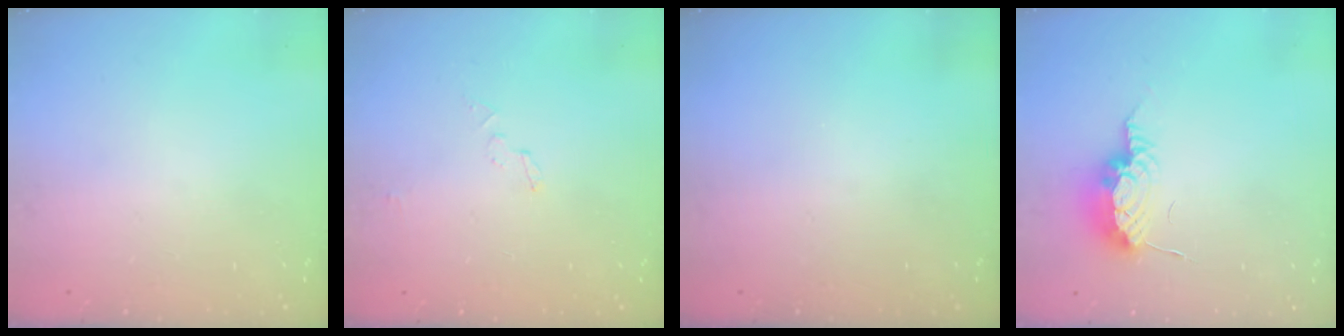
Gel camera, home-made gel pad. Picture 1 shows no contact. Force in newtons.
{"total": 2.8, "press": 2.8, "slide": 0.2}
{"total": 0.0}
{"total": 12.1, "press": 10.0, "slide": 6.8}